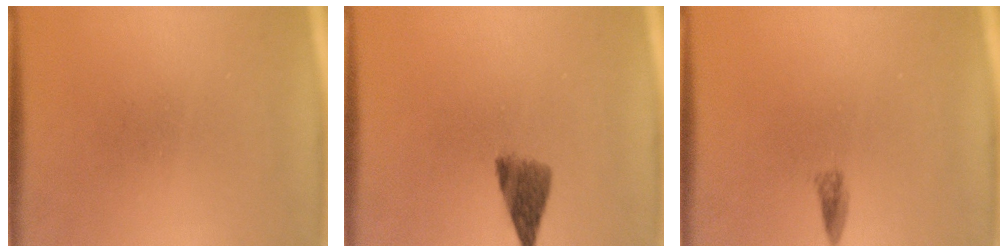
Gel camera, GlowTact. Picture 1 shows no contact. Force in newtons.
{"total": 4.3}
{"total": 1.3}